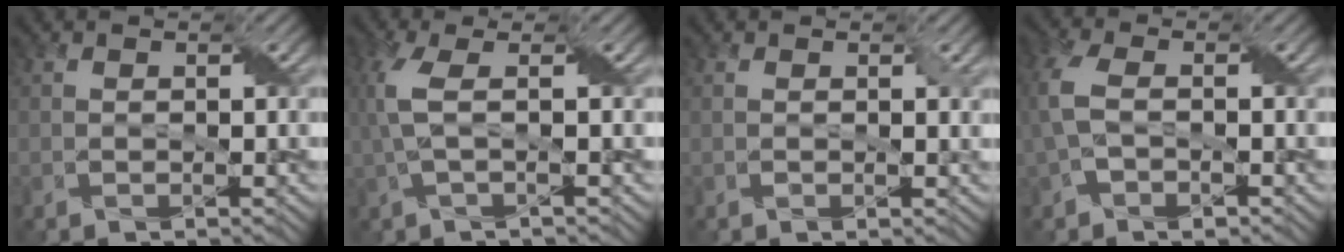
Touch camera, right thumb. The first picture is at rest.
{"total": 4.2, "force": [0.5, 1.3, 4.0], "torque": [-0.096, 0.008, 0.005]}
{"total": 0.6, "force": [0.3, 0.2, 0.5], "torque": [-0.008, -0.002, 0.005]}
{"total": 5.6, "force": [-0.3, 3.6, 4.3], "torque": [-0.118, 0.001, -0.006]}